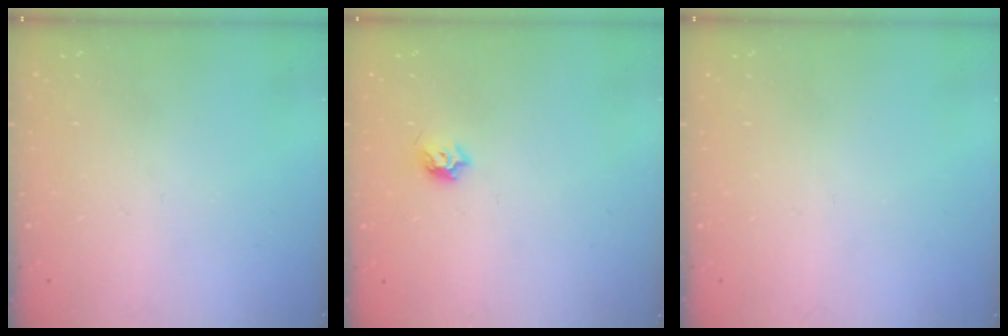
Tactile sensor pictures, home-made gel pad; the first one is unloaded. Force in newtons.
{"total": 5.2, "press": 5.1, "slide": 1.0}
{"total": 0.0}